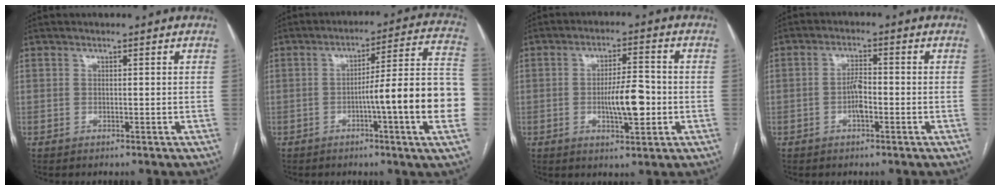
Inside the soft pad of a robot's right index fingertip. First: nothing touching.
{"total": 17.1, "force": [-3.6, -0.8, 16.7], "torque": [-0.190, 0.017, -0.056]}
{"total": 7.4, "force": [-1.4, 1.8, 7.0], "torque": [-0.120, 0.002, -0.021]}
{"total": 3.1, "force": [-1.0, 0.9, 2.8], "torque": [-0.052, 0.003, -0.020]}